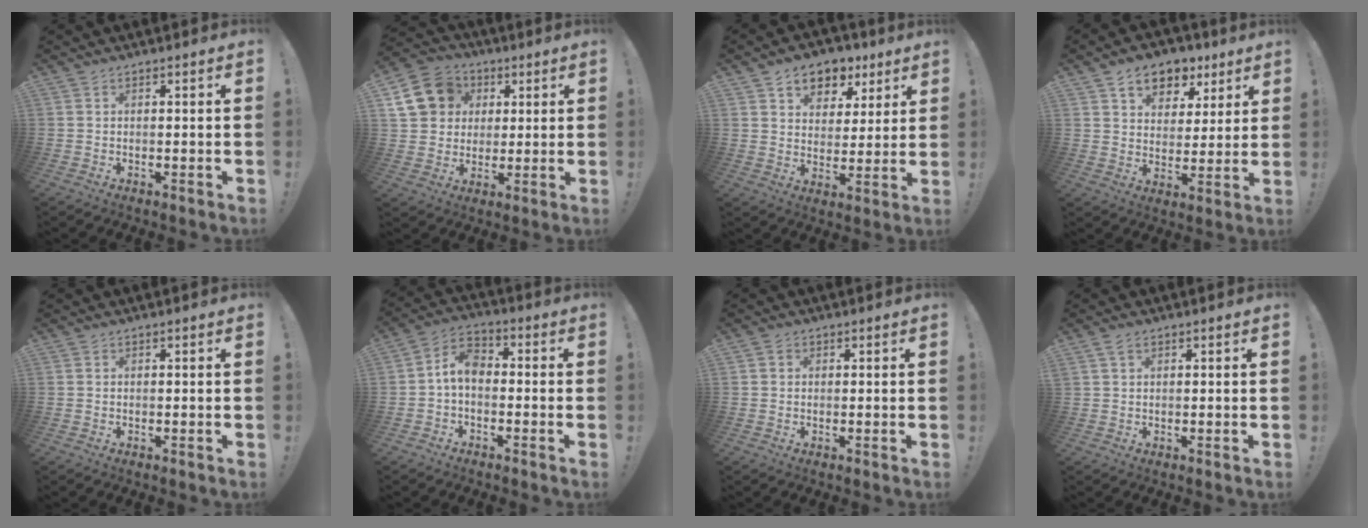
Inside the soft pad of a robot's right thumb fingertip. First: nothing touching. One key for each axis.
{"total": 15.1, "fx": 4.6, "fy": 13.0, "fz": 6.1, "tx": -0.087, "ty": -0.009, "tz": 0.101}
{"total": 8.9, "fx": 5.2, "fy": 6.6, "fz": 3.0, "tx": -0.040, "ty": -0.032, "tz": 0.100}
{"total": 10.0, "fx": 6.0, "fy": 6.9, "fz": 3.8, "tx": -0.058, "ty": -0.033, "tz": 0.116}
{"total": 0.0}
{"total": 7.3, "fx": -1.1, "fy": 4.5, "fz": 5.6, "tx": -0.106, "ty": 0.008, "tz": -0.018}
{"total": 1.0, "fx": 0.2, "fy": 1.0, "fz": 0.1, "tx": 0.004, "ty": 0.000, "tz": 0.003}
{"total": 2.1, "fx": 1.4, "fy": 1.0, "fz": 1.3, "tx": -0.026, "ty": 0.002, "tz": 0.025}